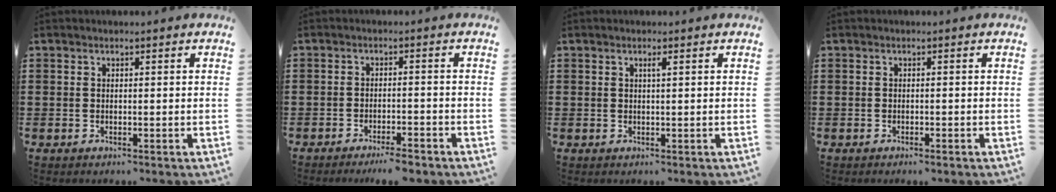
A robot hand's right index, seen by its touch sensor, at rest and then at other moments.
{"total": 3.1, "force": [-2.8, 0.0, 1.4], "torque": [-0.024, 0.000, -0.052]}
{"total": 0.8, "force": [0.3, 0.0, 0.7], "torque": [-0.013, -0.001, 0.005]}
{"total": 0.8, "force": [-0.6, 0.0, 0.5], "torque": [-0.012, -0.006, -0.010]}